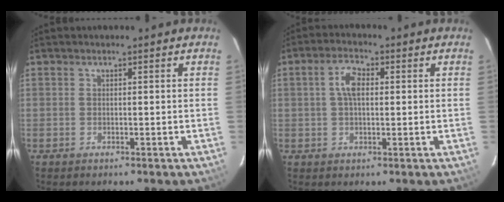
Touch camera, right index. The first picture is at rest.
{"total": 4.6, "force": [0.7, 2.3, 3.8], "torque": [-0.074, 0.012, 0.014]}